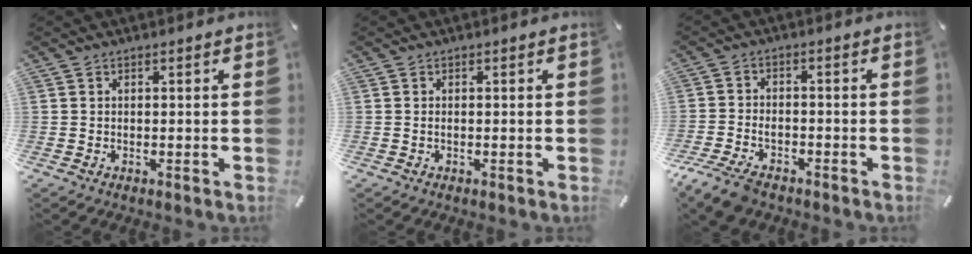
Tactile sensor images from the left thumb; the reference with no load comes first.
{"total": 0.8, "force": [-0.2, 0.3, 0.7], "torque": [-0.015, -0.001, -0.003]}
{"total": 5.9, "force": [-4.0, 3.1, 3.1], "torque": [-0.072, 0.014, -0.077]}